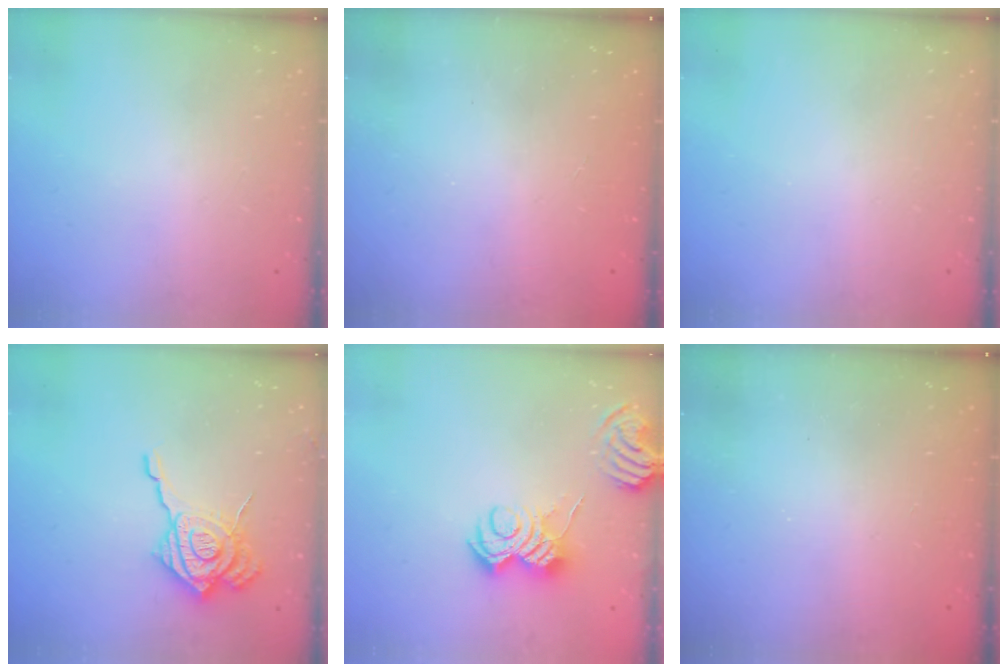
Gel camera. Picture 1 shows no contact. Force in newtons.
{"total": 2.5, "press": 2.4, "slide": 0.8}
{"total": 0.0}
{"total": 16.0, "press": 15.9, "slide": 2.0}
{"total": 5.7, "press": 5.6, "slide": 0.6}
{"total": 2.5, "press": 2.4, "slide": 0.8}